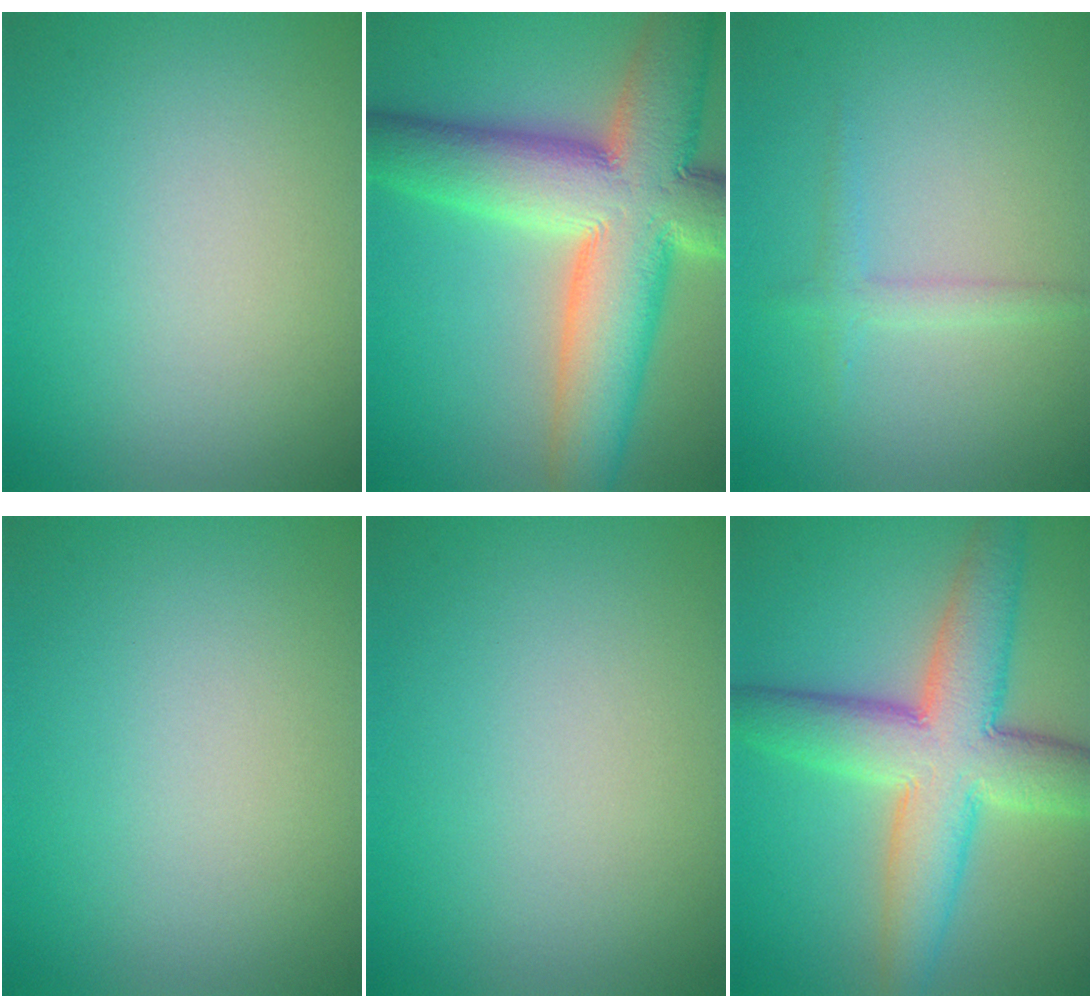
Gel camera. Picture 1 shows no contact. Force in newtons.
{"total": 14.2, "press": 14.2, "slide": 1.2}
{"total": 1.4, "press": 1.4, "slide": 0.0}
{"total": 0.0}
{"total": 0.0}
{"total": 9.5, "press": 9.5, "slide": 0.4}